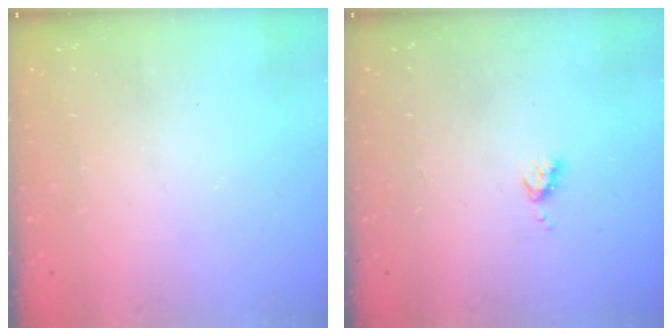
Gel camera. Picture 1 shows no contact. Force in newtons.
{"total": 3.9, "press": 3.9, "slide": 0.5}